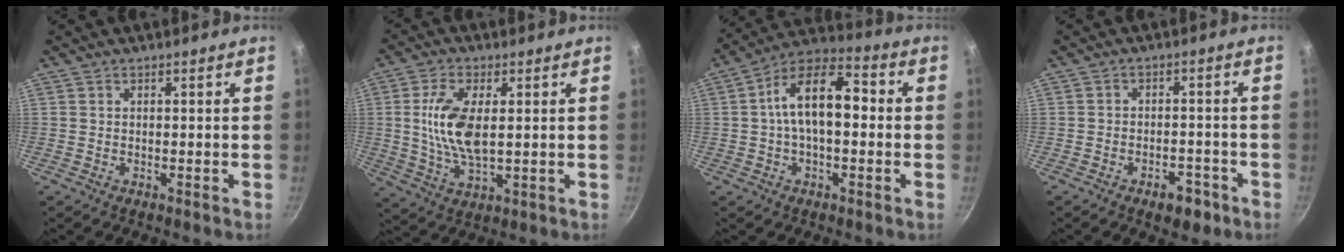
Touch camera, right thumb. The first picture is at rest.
{"total": 11.0, "force": [1.4, 5.2, 9.6], "torque": [-0.187, -0.003, 0.029]}
{"total": 13.9, "force": [0.4, 7.4, 11.7], "torque": [-0.171, 0.044, -0.011]}
{"total": 5.6, "force": [-3.3, 3.1, 3.3], "torque": [-0.029, 0.025, -0.037]}